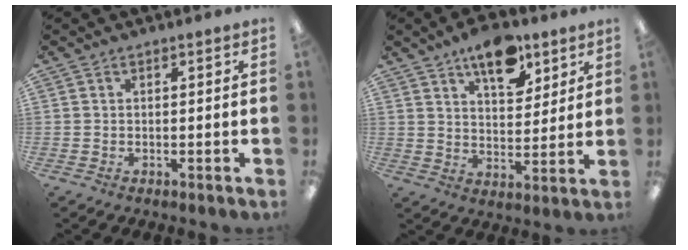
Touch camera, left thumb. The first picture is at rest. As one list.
[{"total": 12.5, "force": [8.5, 6.2, 6.8], "torque": [-0.083, -0.045, 0.144]}]